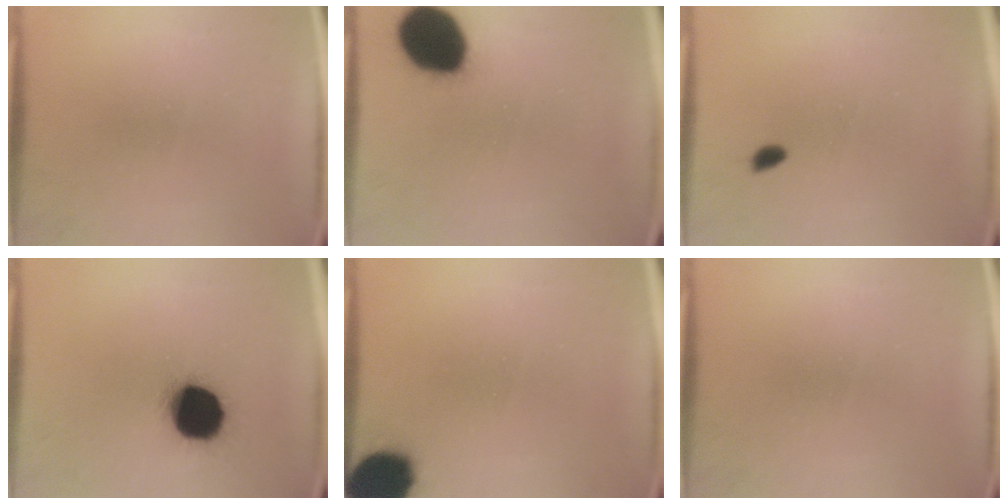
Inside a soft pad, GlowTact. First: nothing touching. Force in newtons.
{"total": 19.3}
{"total": 1.5}
{"total": 17.8}
{"total": 15.4}
{"total": 0.0}